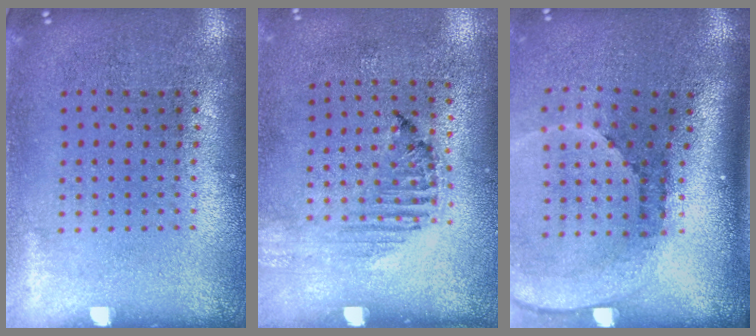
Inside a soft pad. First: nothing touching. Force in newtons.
{"total": 1.2, "press": 1.2, "slide": 0.4}
{"total": 2.6, "press": 1.8, "slide": 1.8}